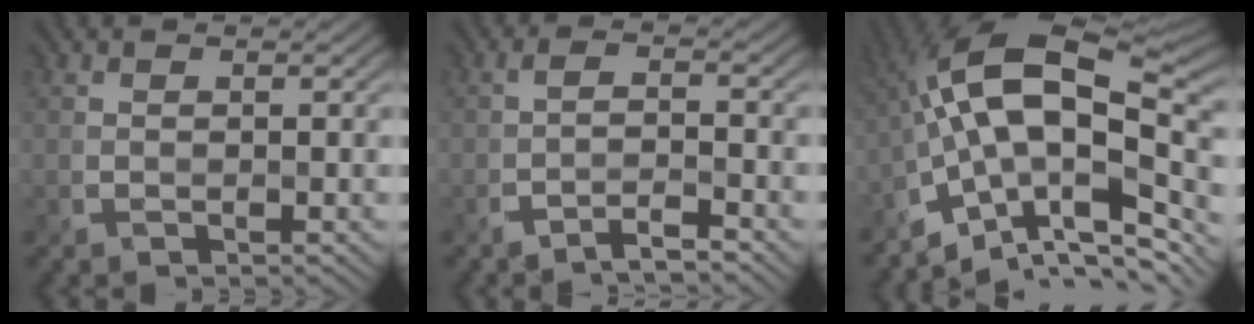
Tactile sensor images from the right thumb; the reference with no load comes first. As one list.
[{"total": 3.3, "force": [-2.5, 0.4, 2.0], "torque": [-0.034, 0.011, -0.058]}, {"total": 16.7, "force": [-3.1, 8.0, 14.4], "torque": [-0.257, 0.014, -0.053]}]